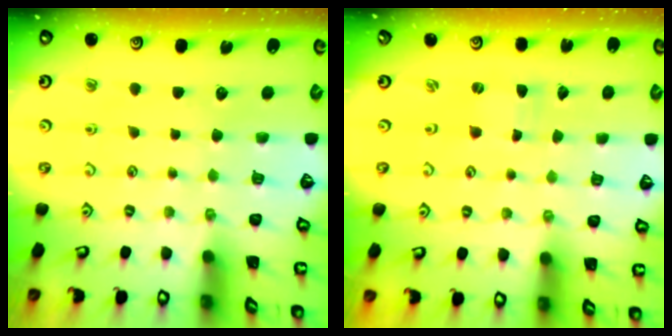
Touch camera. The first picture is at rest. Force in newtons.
{"total": 0.0}